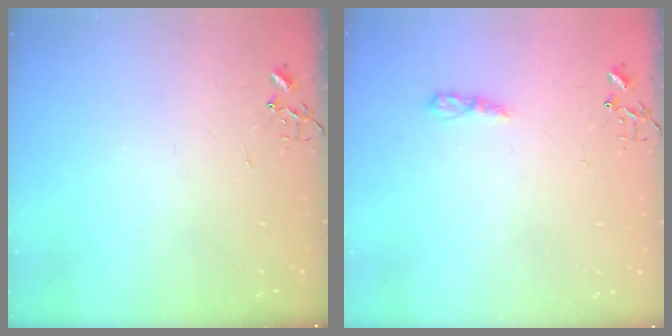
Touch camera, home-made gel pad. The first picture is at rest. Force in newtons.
{"total": 6.8, "press": 6.8, "slide": 0.5}